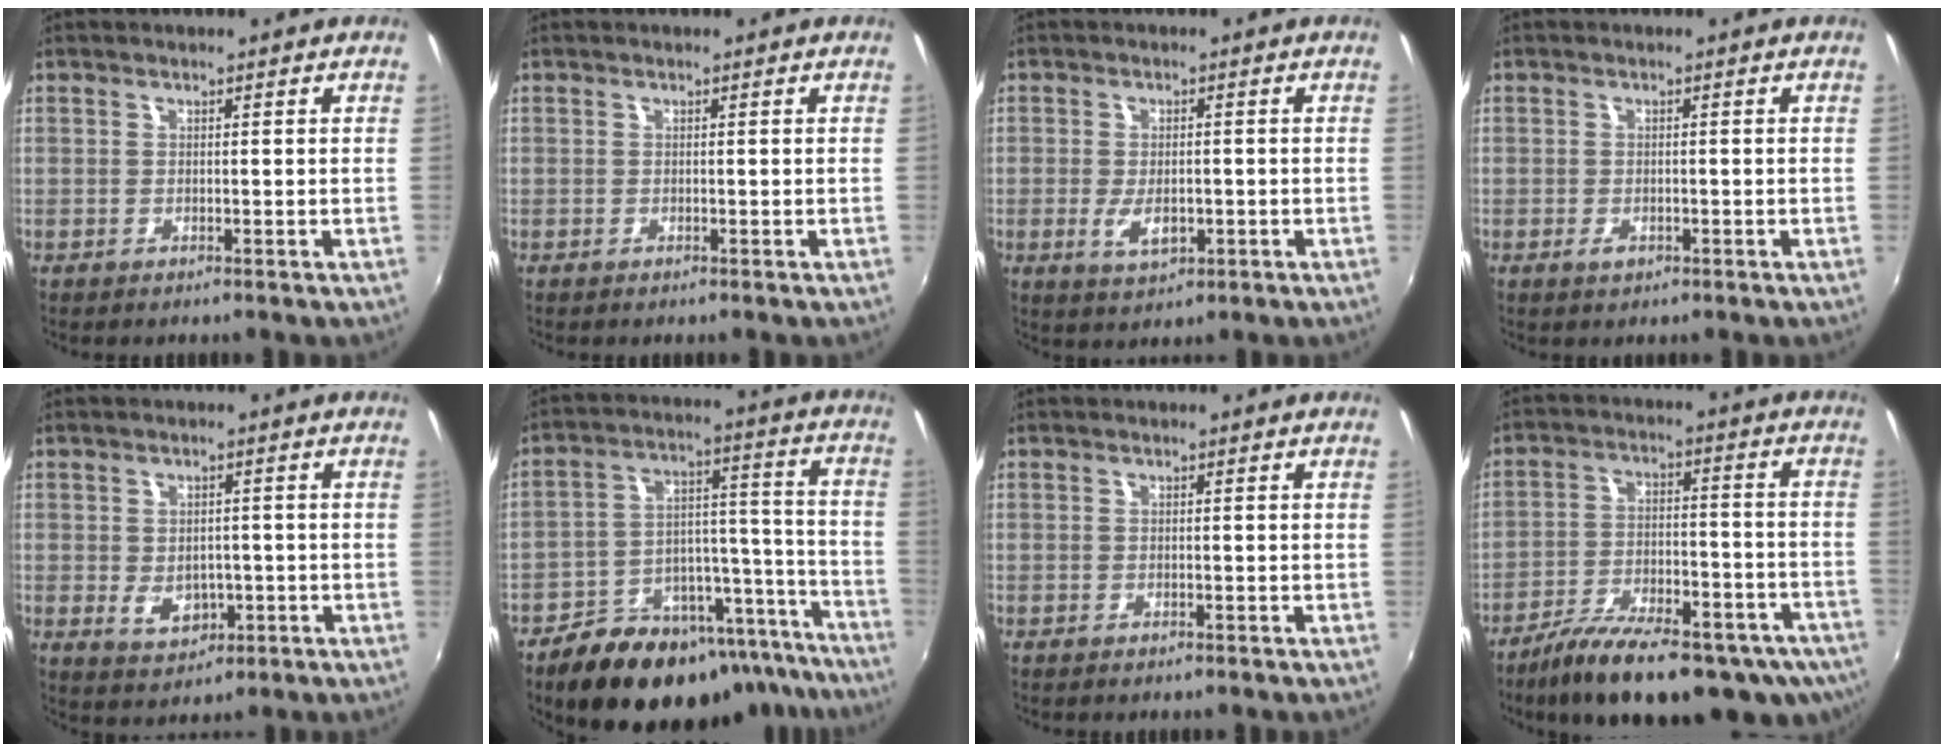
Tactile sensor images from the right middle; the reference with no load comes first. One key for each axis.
{"total": 0.0}
{"total": 4.7, "fx": -1.3, "fy": 2.5, "fz": 3.8, "tx": -0.073, "ty": -0.010, "tz": -0.018}
{"total": 1.6, "fx": -0.8, "fy": 1.0, "fz": 0.9, "tx": -0.016, "ty": -0.003, "tz": -0.014}
{"total": 5.9, "fx": -1.4, "fy": 4.4, "fz": 3.6, "tx": -0.069, "ty": -0.008, "tz": -0.015}
{"total": 24.5, "fx": -19.0, "fy": 11.0, "fz": 10.8, "tx": -0.160, "ty": 0.053, "tz": -0.240}
{"total": 0.8, "fx": -0.7, "fy": 0.4, "fz": 0.3, "tx": -0.009, "ty": -0.003, "tz": -0.012}
{"total": 21.4, "fx": -14.6, "fy": 7.7, "fz": 13.5, "tx": -0.237, "ty": -0.045, "tz": -0.206}